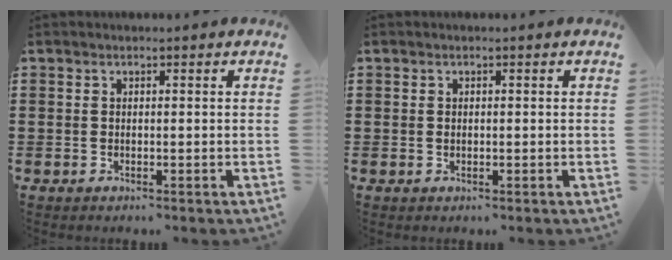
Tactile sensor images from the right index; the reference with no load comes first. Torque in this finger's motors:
{"motor_torque": [0.96, 1.18, 0.05, -0.02]}